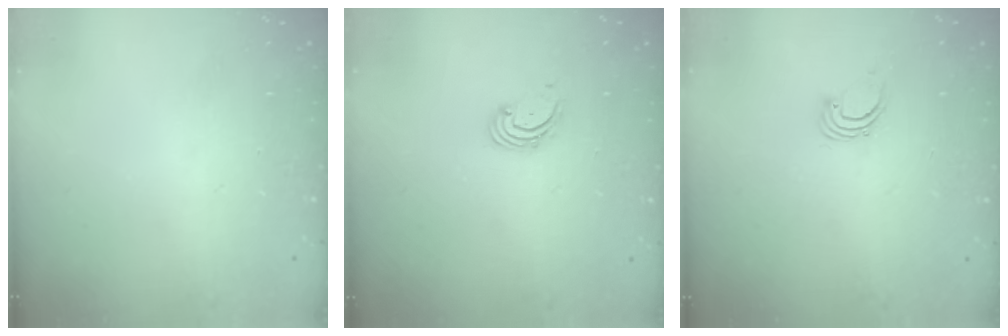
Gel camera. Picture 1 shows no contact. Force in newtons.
{"total": 1.9, "press": 1.8, "slide": 0.2}
{"total": 2.2, "press": 2.2, "slide": 0.2}